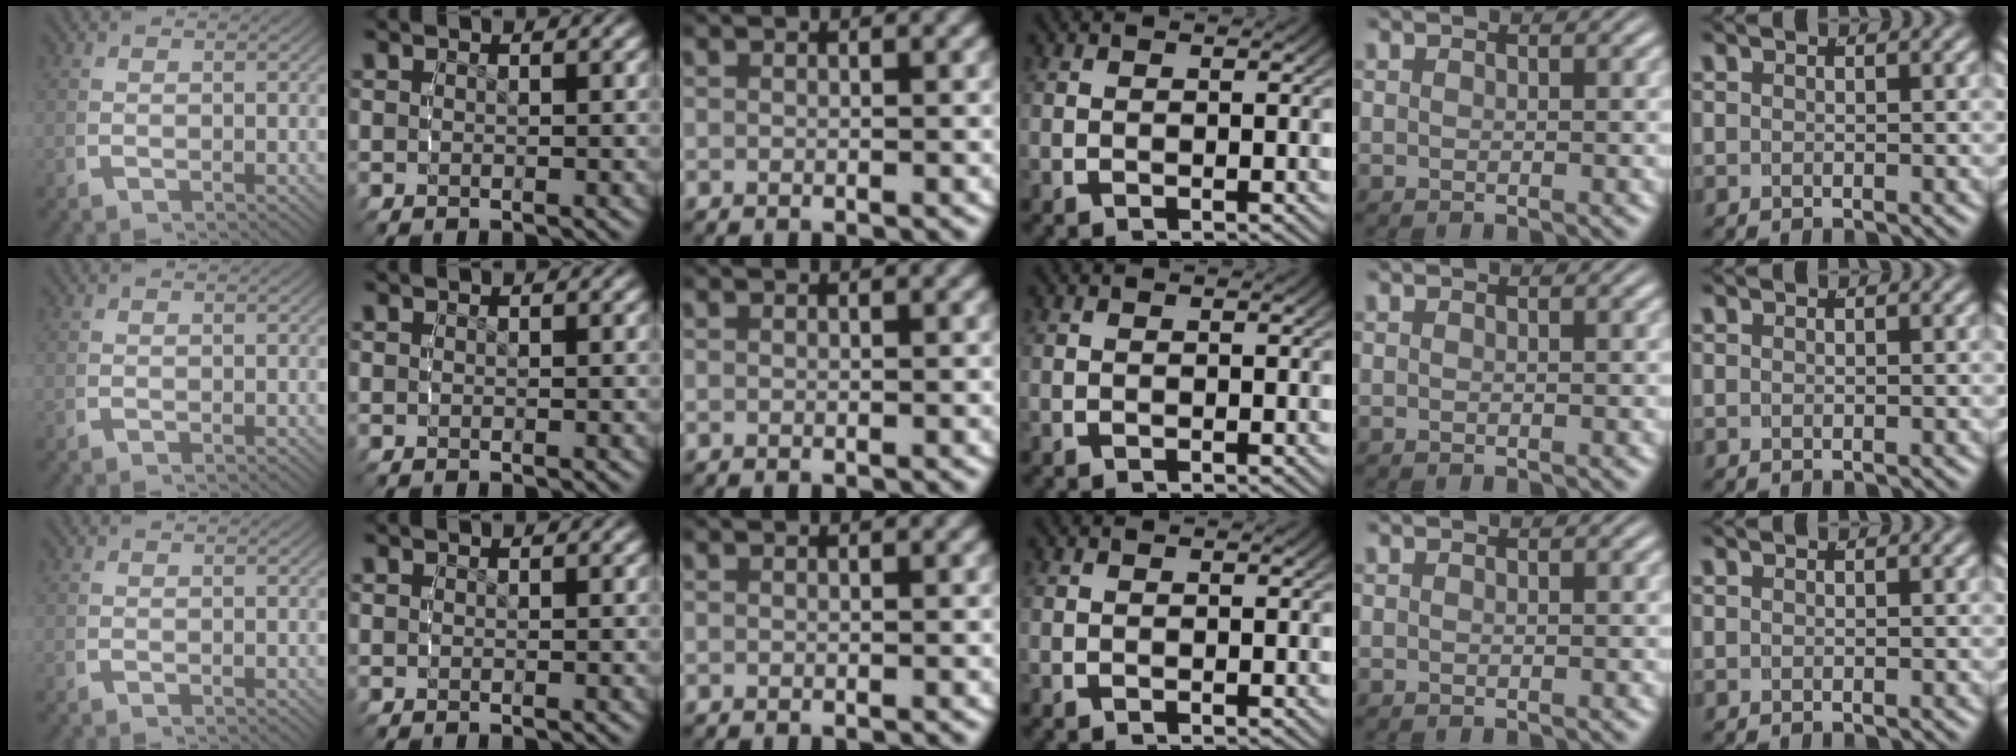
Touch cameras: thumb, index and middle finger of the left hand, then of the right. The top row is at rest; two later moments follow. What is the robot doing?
{"motion": "reach", "object": "sponge"}